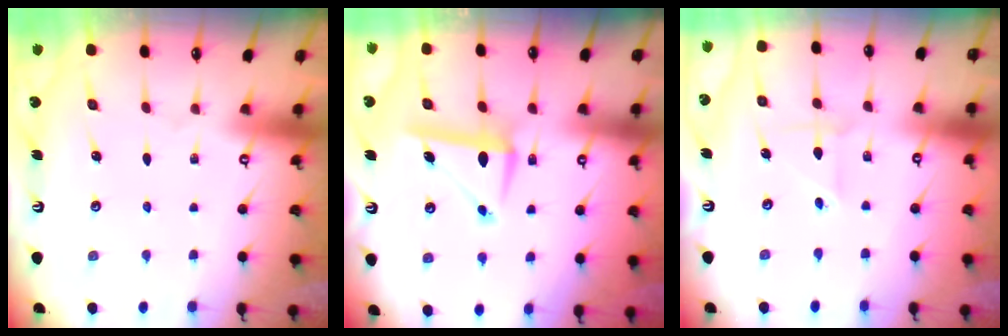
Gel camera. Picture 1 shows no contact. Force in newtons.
{"total": 7.6, "press": 7.5, "slide": 1.2}
{"total": 2.7, "press": 2.6, "slide": 0.3}